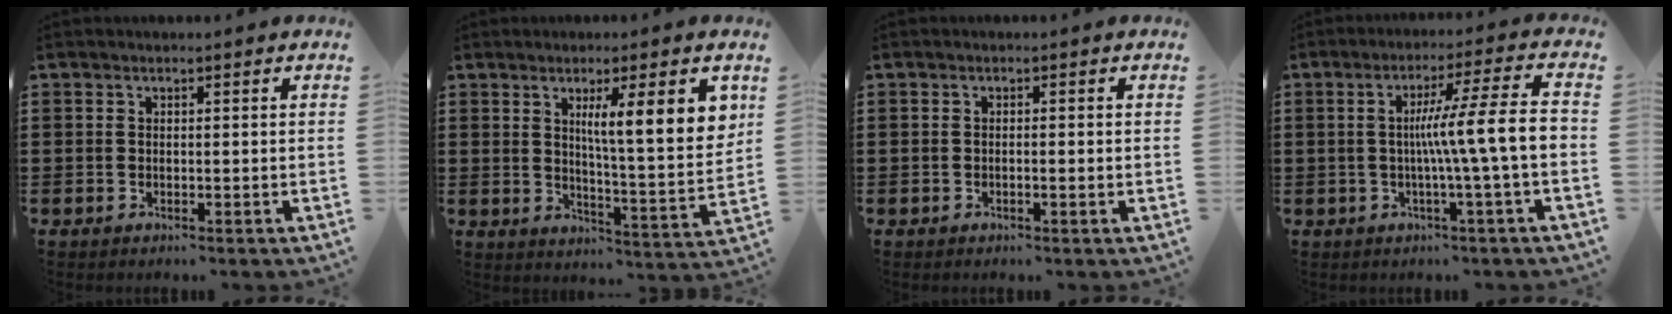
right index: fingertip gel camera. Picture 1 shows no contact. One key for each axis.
{"total": 9.3, "fx": 3.9, "fy": 1.3, "fz": 8.4, "tx": -0.134, "ty": -0.016, "tz": 0.056}
{"total": 0.6, "fx": -0.3, "fy": -0.1, "fz": 0.6, "tx": -0.010, "ty": -0.003, "tz": -0.005}
{"total": 9.8, "fx": -0.6, "fy": -0.4, "fz": 9.8, "tx": -0.176, "ty": -0.003, "tz": -0.018}